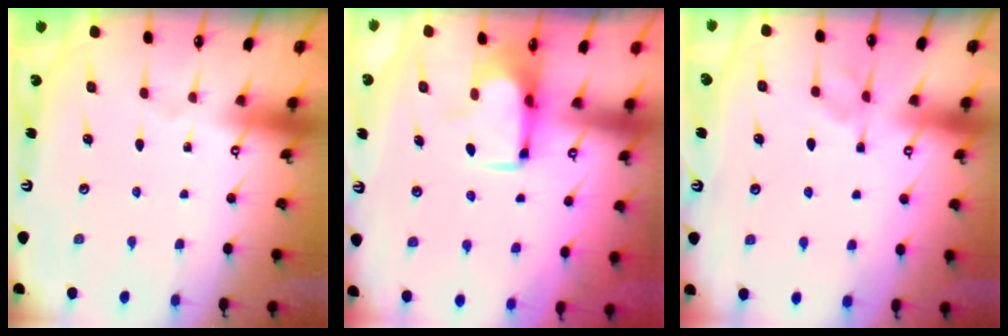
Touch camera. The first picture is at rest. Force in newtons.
{"total": 1.0, "press": 0.8, "slide": 0.6}
{"total": 4.3, "press": 4.3, "slide": 0.7}